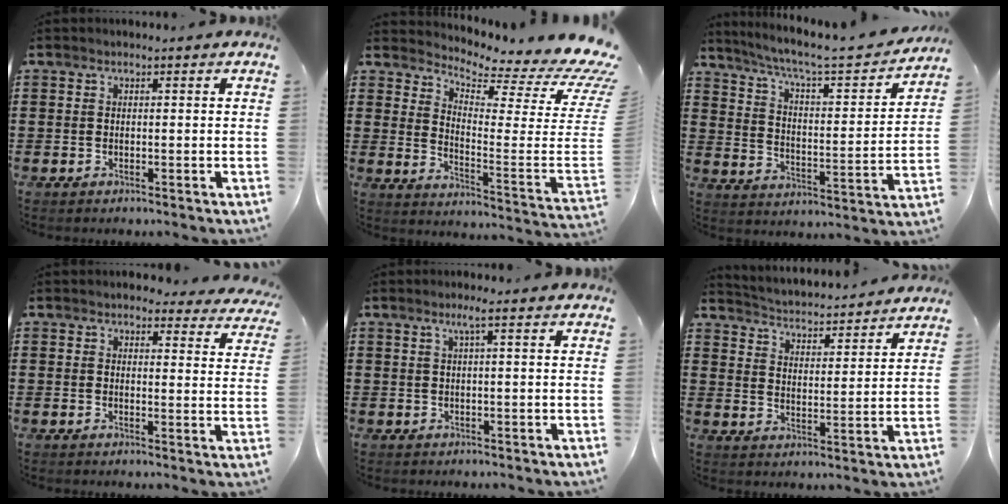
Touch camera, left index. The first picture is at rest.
{"total": 4.3, "force": [3.5, 0.4, 2.5], "torque": [-0.065, -0.053, 0.054]}
{"total": 5.5, "force": [4.5, 0.4, 3.0], "torque": [-0.081, -0.038, 0.068]}
{"total": 3.3, "force": [3.1, 0.7, 0.9], "torque": [-0.012, -0.017, 0.054]}
{"total": 1.9, "force": [1.1, -0.2, 1.6], "torque": [-0.033, -0.002, 0.017]}
{"total": 3.2, "force": [3.2, -0.4, -0.2], "torque": [-0.018, -0.037, 0.047]}